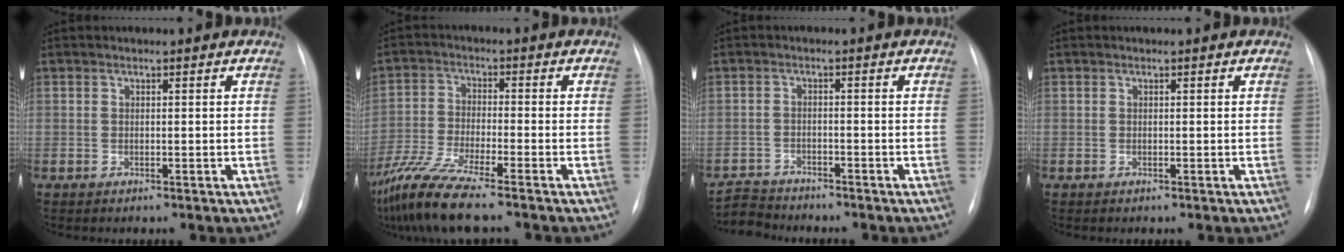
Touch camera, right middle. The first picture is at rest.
{"total": 9.8, "force": [-7.7, -0.3, 6.1], "torque": [-0.130, -0.036, -0.147]}
{"total": 4.2, "force": [-4.1, 0.2, -0.9], "torque": [0.014, -0.014, -0.074]}
{"total": 0.0}